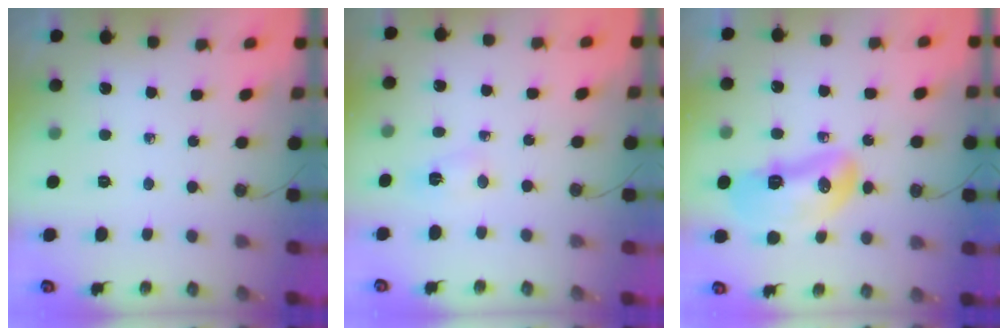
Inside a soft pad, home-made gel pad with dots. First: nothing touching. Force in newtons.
{"total": 2.1, "press": 2.0, "slide": 0.4}
{"total": 13.1, "press": 13.0, "slide": 1.3}